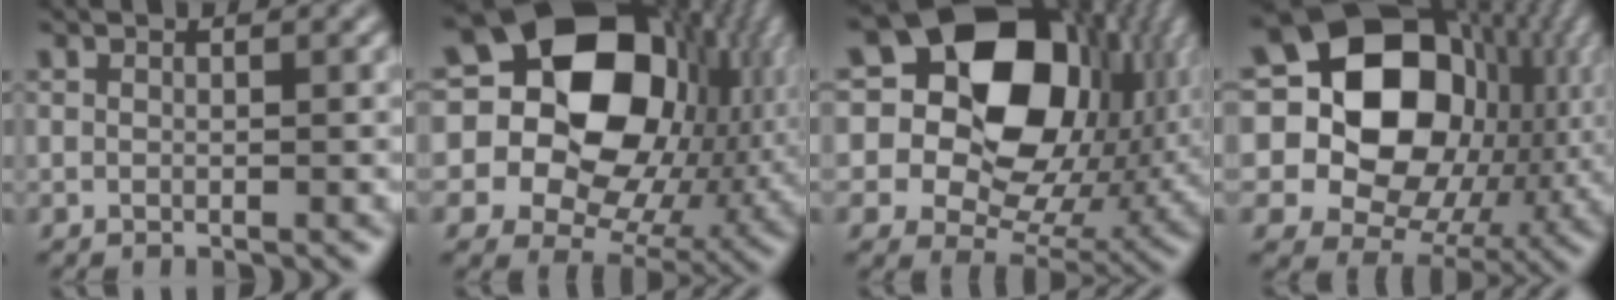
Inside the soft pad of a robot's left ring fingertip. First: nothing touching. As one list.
[{"total": 20.0, "force": [4.4, 15.3, 12.1], "torque": [-0.230, 0.032, 0.093]}, {"total": 18.3, "force": [5.0, 13.4, 11.4], "torque": [-0.206, 0.035, 0.102]}, {"total": 19.1, "force": [2.8, 15.3, 11.0], "torque": [-0.220, 0.021, 0.068]}]